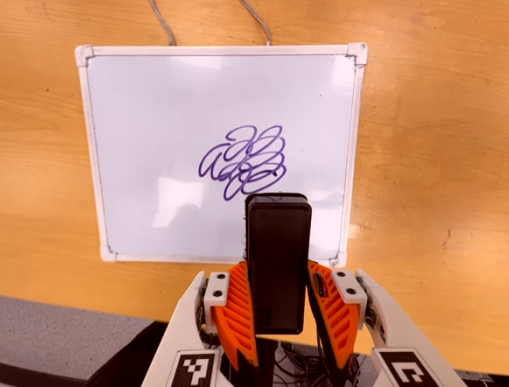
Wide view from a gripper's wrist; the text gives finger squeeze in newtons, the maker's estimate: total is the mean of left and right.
{"total": 4.2, "left": 2.7, "right": 5.6}